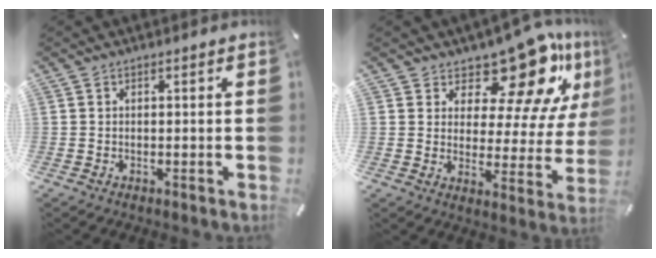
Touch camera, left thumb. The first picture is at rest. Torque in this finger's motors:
{"motor_torque": [1.29, 0.58, 0.30, 0.08, -0.01]}